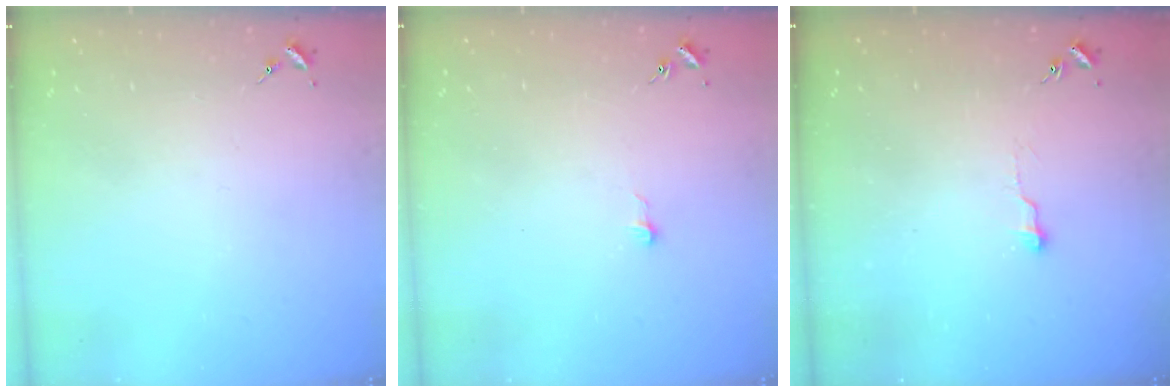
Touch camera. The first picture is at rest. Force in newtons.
{"total": 2.6, "press": 2.6, "slide": 0.2}
{"total": 3.8, "press": 3.8, "slide": 0.4}